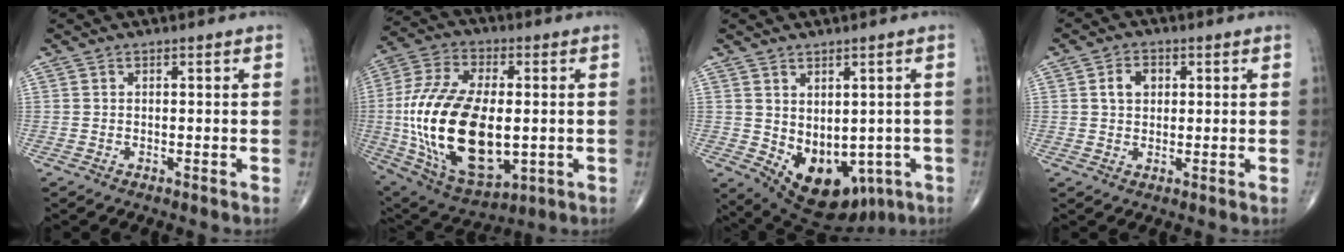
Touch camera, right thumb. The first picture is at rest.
{"total": 26.0, "force": [-2.0, 13.6, 22.0], "torque": [-0.440, -0.006, -0.014]}
{"total": 14.1, "force": [-3.9, 9.3, 9.9], "torque": [-0.111, -0.001, -0.028]}
{"total": 4.2, "force": [1.0, 3.1, 2.6], "torque": [-0.036, 0.005, 0.015]}